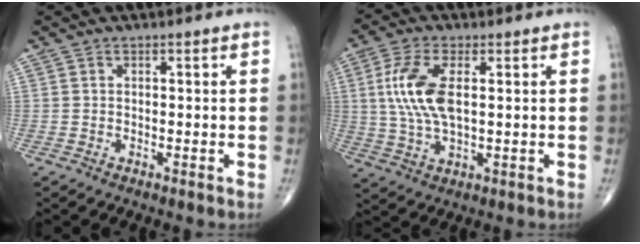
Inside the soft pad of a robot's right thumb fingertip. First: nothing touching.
{"total": 10.4, "force": [1.6, 4.7, 9.2], "torque": [-0.206, -0.001, 0.034]}